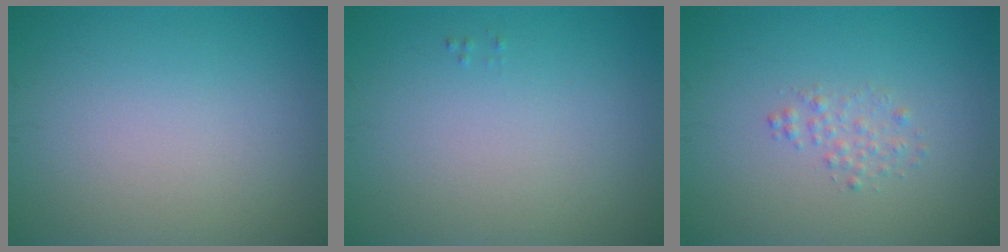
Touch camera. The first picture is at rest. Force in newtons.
{"total": 0.0}
{"total": 1.2, "press": 1.2, "slide": 0.0}